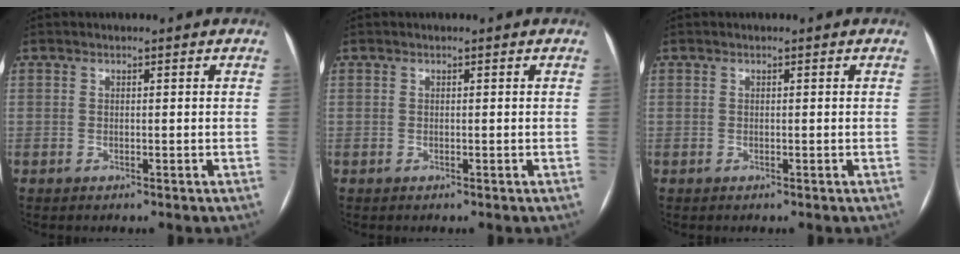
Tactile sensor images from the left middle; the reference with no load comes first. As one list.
[{"total": 0.0}, {"total": 0.0}]